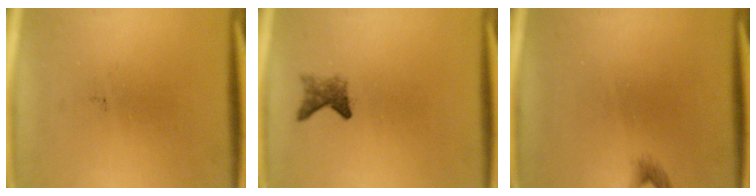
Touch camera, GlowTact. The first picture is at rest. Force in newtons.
{"total": 2.1}
{"total": 0.9}